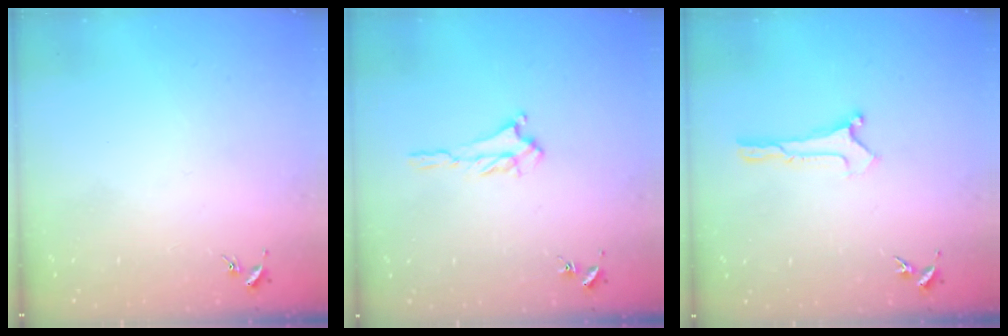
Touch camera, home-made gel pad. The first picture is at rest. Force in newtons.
{"total": 2.0, "press": 2.0, "slide": 0.5}
{"total": 0.0}